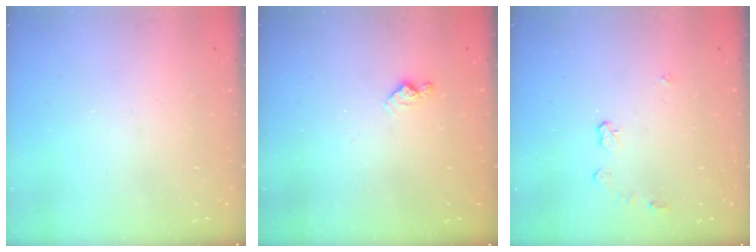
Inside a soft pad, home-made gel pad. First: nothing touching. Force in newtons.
{"total": 5.7, "press": 5.7, "slide": 0.8}
{"total": 5.4, "press": 5.3, "slide": 0.4}